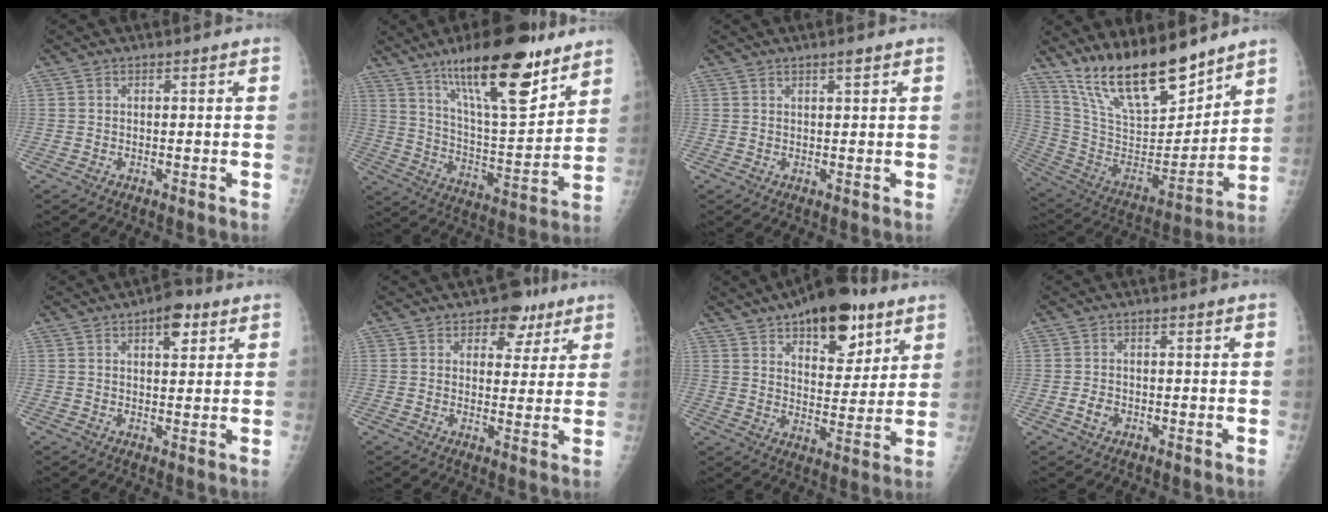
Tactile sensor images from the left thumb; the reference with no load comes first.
{"total": 21.6, "force": [14.0, 6.1, 15.3], "torque": [-0.217, -0.073, 0.234]}
{"total": 1.5, "force": [1.0, 0.2, 1.1], "torque": [-0.016, -0.005, 0.016]}
{"total": 21.3, "force": [16.5, 6.6, 11.8], "torque": [-0.167, -0.098, 0.302]}
{"total": 5.4, "force": [2.8, 2.5, 3.9], "torque": [-0.039, -0.009, 0.034]}
{"total": 6.9, "force": [4.2, 4.6, 3.1], "torque": [-0.001, -0.014, 0.055]}
{"total": 17.4, "force": [10.3, 8.1, 11.5], "torque": [-0.120, -0.046, 0.154]}
{"total": 2.3, "force": [-0.8, 1.8, 1.3], "torque": [-0.016, 0.004, -0.013]}